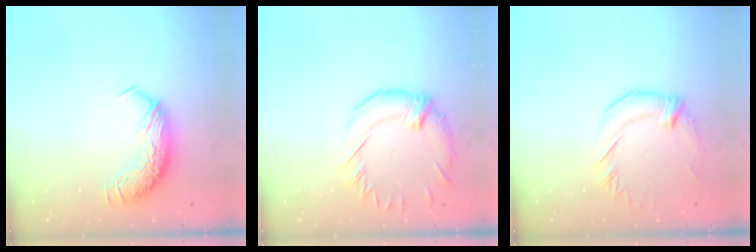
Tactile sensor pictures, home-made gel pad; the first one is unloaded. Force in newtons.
{"total": 2.7, "press": 2.2, "slide": 1.5}
{"total": 1.4, "press": 1.2, "slide": 0.7}